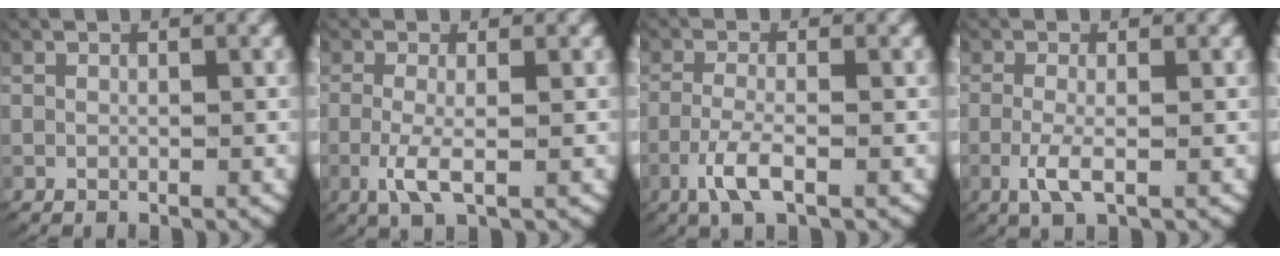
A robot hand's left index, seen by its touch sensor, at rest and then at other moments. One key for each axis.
{"total": 3.0, "fx": -0.8, "fy": 0.8, "fz": 2.8, "tx": -0.073, "ty": -0.015, "tz": -0.007}
{"total": 3.5, "fx": -1.7, "fy": 1.0, "fz": 3.0, "tx": -0.074, "ty": -0.014, "tz": -0.025}
{"total": 2.7, "fx": -0.8, "fy": 0.7, "fz": 2.4, "tx": -0.064, "ty": -0.013, "tz": -0.010}